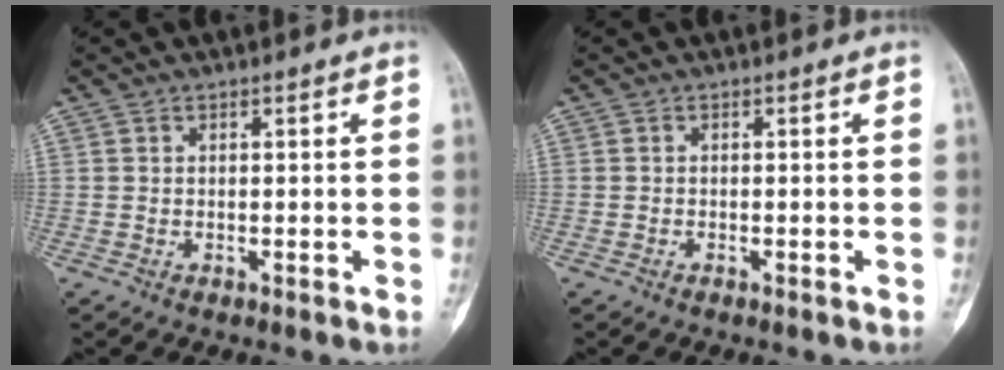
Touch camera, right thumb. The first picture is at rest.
{"total": 0.0}